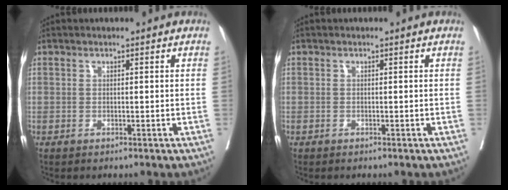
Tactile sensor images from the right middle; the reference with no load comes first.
{"total": 0.0}